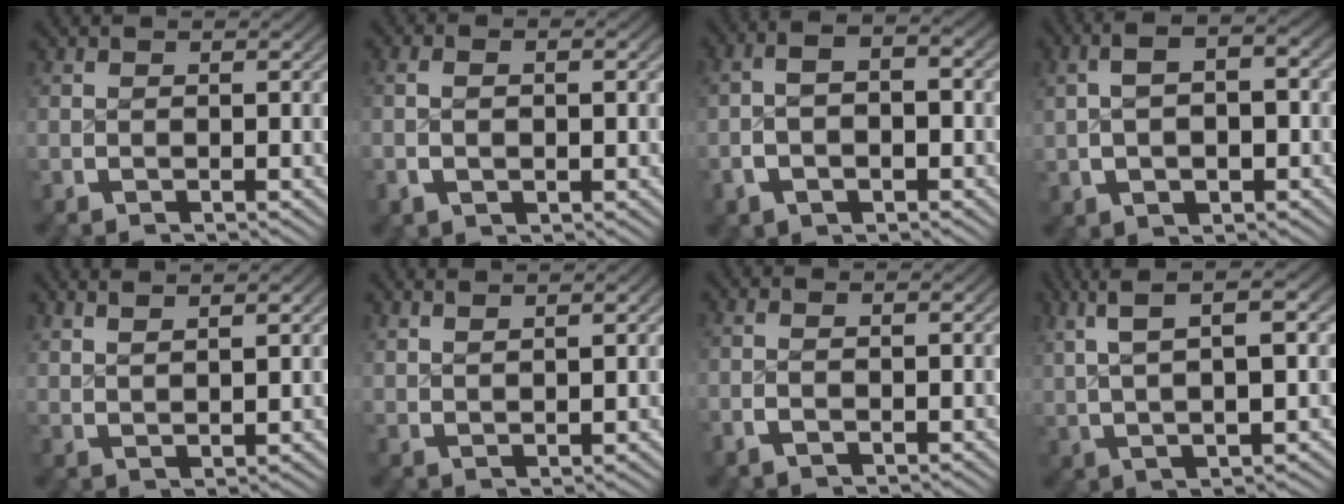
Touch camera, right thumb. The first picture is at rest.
{"total": 2.0, "force": [-0.2, 1.2, 1.6], "torque": [-0.038, 0.000, -0.002]}
{"total": 4.3, "force": [-0.5, 2.4, 3.5], "torque": [-0.061, 0.004, -0.015]}
{"total": 5.3, "force": [0.6, 3.0, 4.4], "torque": [-0.067, 0.011, 0.008]}
{"total": 3.1, "force": [2.8, 0.4, 1.3], "torque": [-0.015, 0.007, 0.057]}
{"total": 2.4, "force": [2.2, 0.1, 0.8], "torque": [-0.007, 0.006, 0.048]}
{"total": 1.1, "force": [-0.6, 0.5, 0.8], "torque": [-0.022, -0.005, -0.008]}
{"total": 8.3, "force": [3.9, 3.0, 6.6], "torque": [-0.107, 0.017, 0.066]}